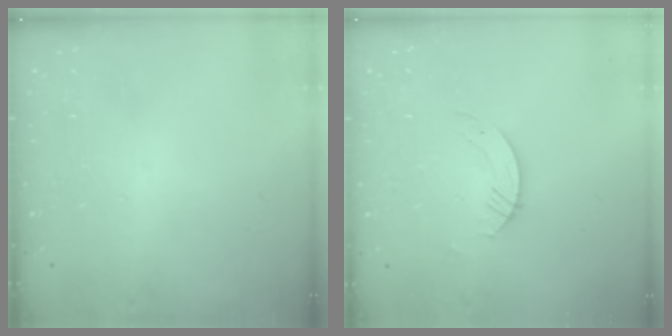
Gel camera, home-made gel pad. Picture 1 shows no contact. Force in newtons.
{"total": 2.8, "press": 2.8, "slide": 0.2}